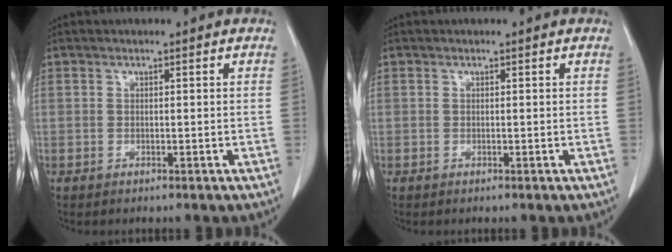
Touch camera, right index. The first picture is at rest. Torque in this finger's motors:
{"motor_torque": [0.00, 0.00, 0.00, 0.00]}